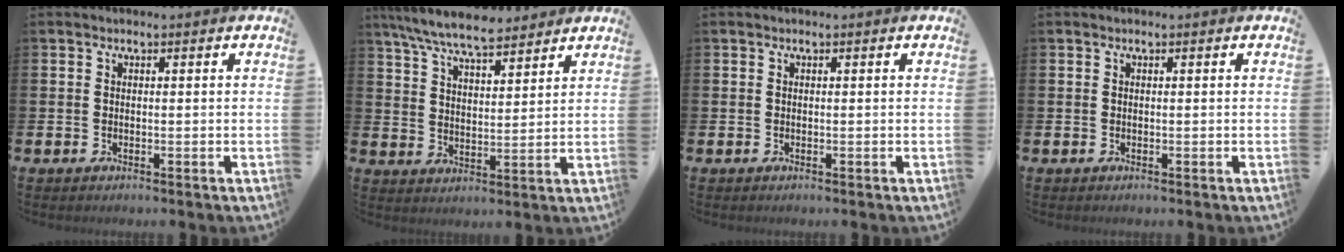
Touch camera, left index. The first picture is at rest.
{"total": 8.1, "force": [7.5, 1.2, 2.7], "torque": [-0.083, -0.027, 0.139]}
{"total": 0.0}
{"total": 0.0}